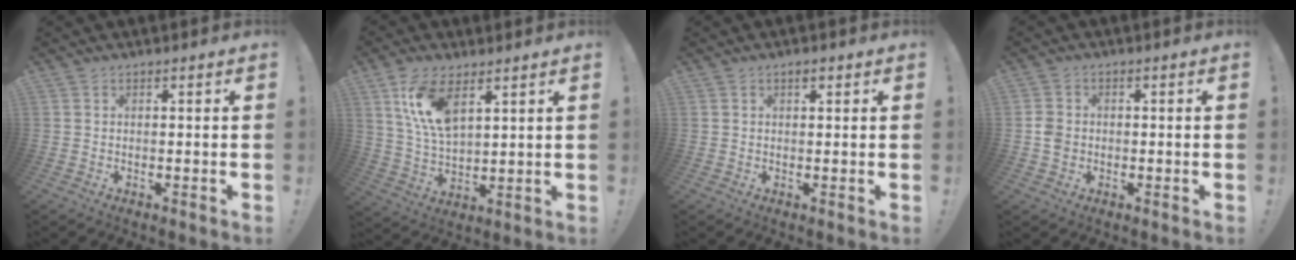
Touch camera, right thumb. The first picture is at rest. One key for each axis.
{"total": 11.6, "fx": 6.4, "fy": 5.3, "fz": 8.0, "tx": -0.165, "ty": -0.018, "tz": 0.117}
{"total": 1.5, "fx": 0.9, "fy": 0.6, "fz": 1.0, "tx": -0.019, "ty": 0.001, "tz": 0.016}
{"total": 3.8, "fx": -0.7, "fy": 3.3, "fz": 1.8, "tx": -0.032, "ty": 0.007, "tz": -0.011}